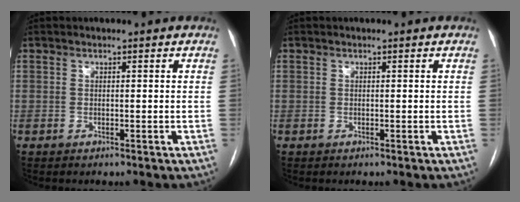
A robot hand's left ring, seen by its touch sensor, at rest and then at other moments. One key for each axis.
{"total": 0.0}